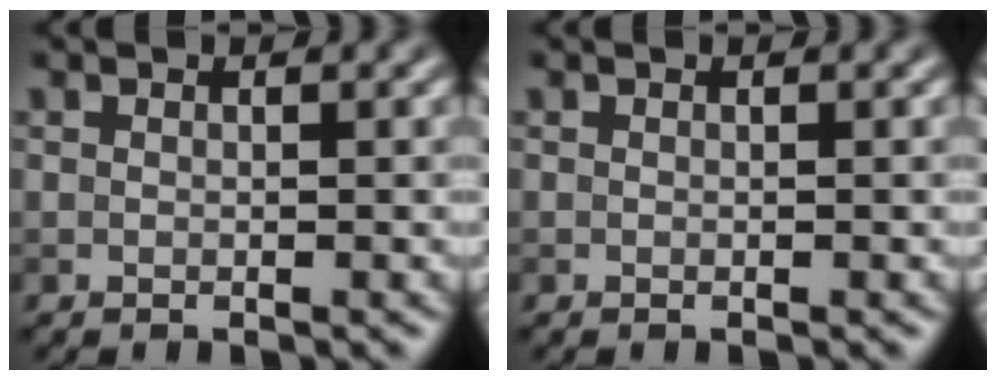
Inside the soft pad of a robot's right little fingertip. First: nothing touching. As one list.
[{"total": 0.0}]